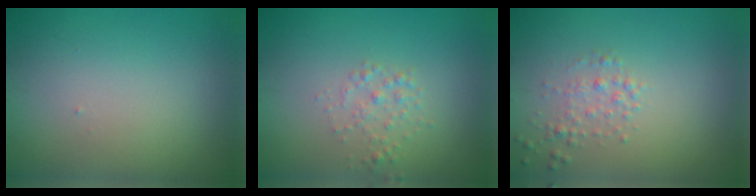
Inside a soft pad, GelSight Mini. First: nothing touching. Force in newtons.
{"total": 1.4, "press": 1.4, "slide": 0.0}
{"total": 1.4, "press": 1.4, "slide": 0.1}